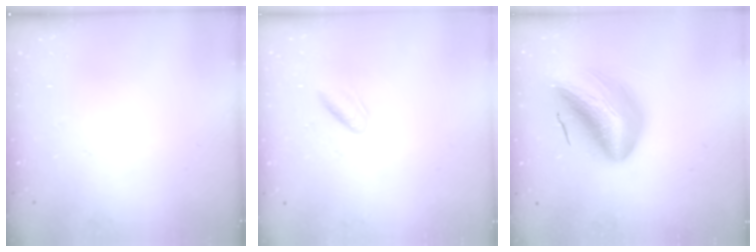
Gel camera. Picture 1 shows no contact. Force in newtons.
{"total": 2.3, "press": 1.9, "slide": 1.2}
{"total": 14.3, "press": 13.7, "slide": 4.2}